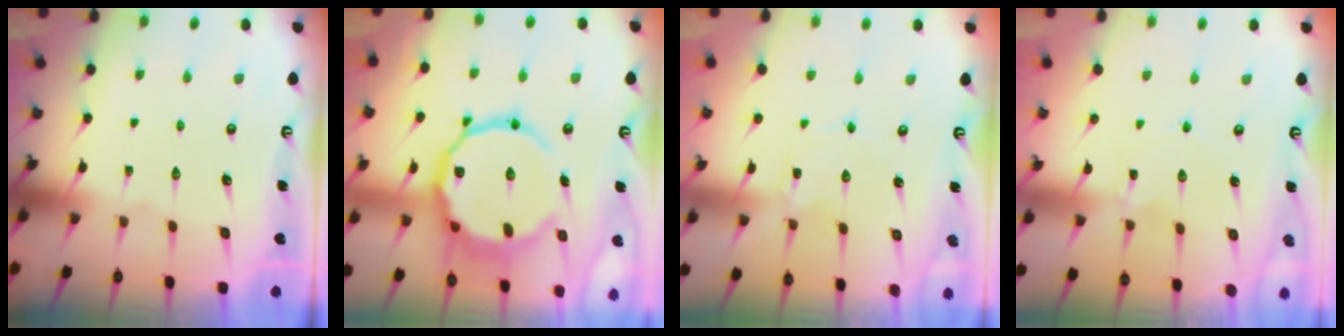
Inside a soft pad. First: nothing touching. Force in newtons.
{"total": 18.9, "press": 18.9, "slide": 1.7}
{"total": 0.0}
{"total": 1.3, "press": 1.3, "slide": 0.2}